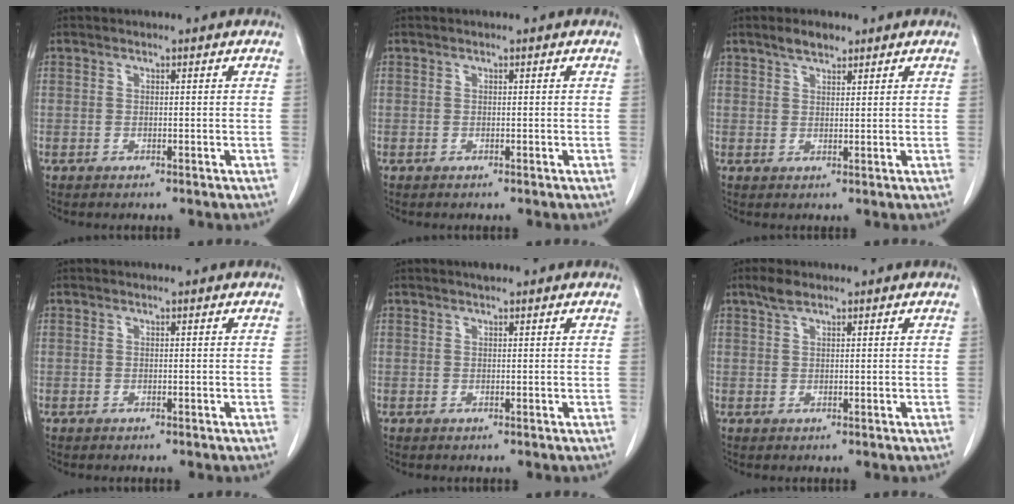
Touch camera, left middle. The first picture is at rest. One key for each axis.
{"total": 0.0}
{"total": 2.9, "fx": 2.2, "fy": 1.1, "fz": 1.5, "tx": -0.030, "ty": 0.007, "tz": 0.038}
{"total": 0.0}
{"total": 1.1, "fx": 0.9, "fy": 0.2, "fz": 0.6, "tx": -0.015, "ty": 0.006, "tz": 0.015}
{"total": 2.0, "fx": 1.4, "fy": 0.7, "fz": 1.1, "tx": -0.025, "ty": 0.009, "tz": 0.029}